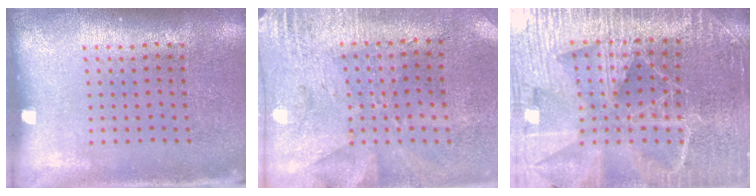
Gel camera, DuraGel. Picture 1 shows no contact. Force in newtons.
{"total": 2.8, "press": 2.2, "slide": 1.6}
{"total": 4.9, "press": 4.5, "slide": 2.0}